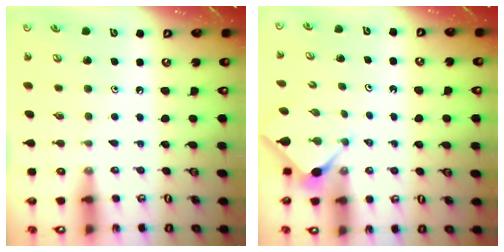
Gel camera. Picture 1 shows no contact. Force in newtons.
{"total": 2.9, "press": 2.8, "slide": 0.3}